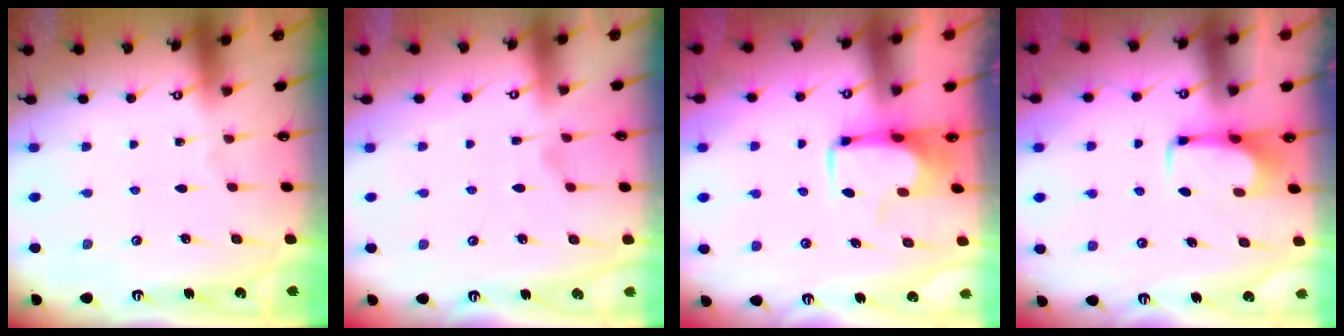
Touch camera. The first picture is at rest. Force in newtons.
{"total": 1.4, "press": 0.7, "slide": 1.2}
{"total": 2.2, "press": 2.1, "slide": 0.7}
{"total": 1.5, "press": 1.5, "slide": 0.5}